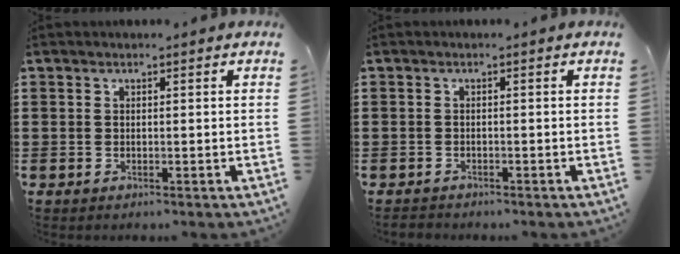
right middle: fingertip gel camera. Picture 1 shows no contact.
{"total": 0.8, "force": [-0.7, 0.2, 0.0], "torque": [-0.002, 0.002, -0.016]}